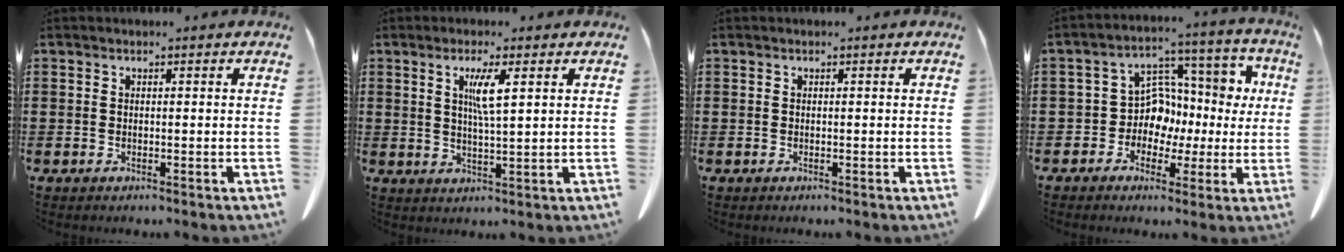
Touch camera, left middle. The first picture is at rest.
{"total": 4.2, "force": [1.7, 0.3, 3.8], "torque": [-0.079, 0.001, 0.027]}
{"total": 0.0}
{"total": 8.1, "force": [0.2, 7.3, 3.5], "torque": [-0.088, -0.010, 0.006]}